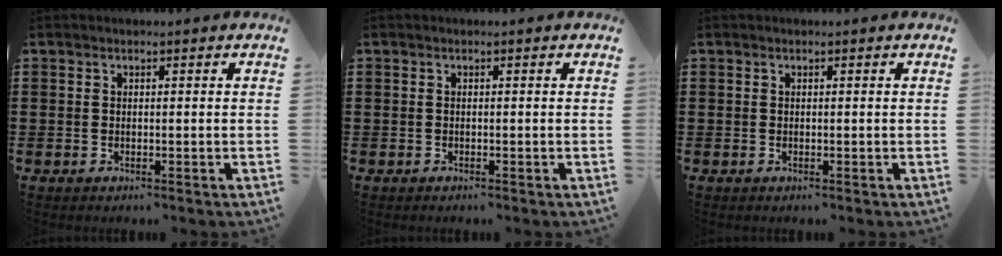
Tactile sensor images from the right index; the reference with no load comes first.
{"total": 0.0}
{"total": 0.0}